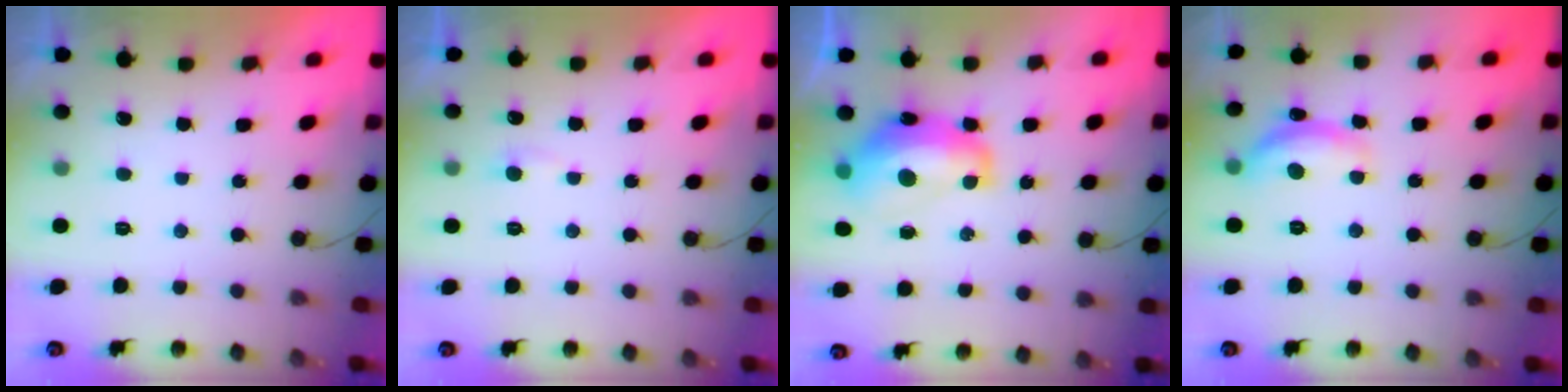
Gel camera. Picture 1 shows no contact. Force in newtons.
{"total": 3.4, "press": 3.4, "slide": 0.4}
{"total": 14.3, "press": 14.2, "slide": 1.6}
{"total": 13.2, "press": 13.1, "slide": 0.7}